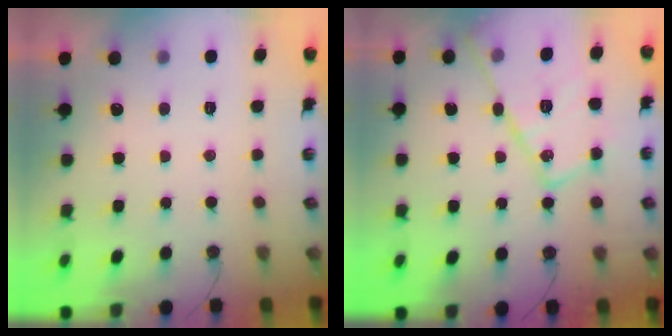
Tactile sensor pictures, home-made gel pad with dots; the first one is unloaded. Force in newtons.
{"total": 19.1, "press": 19.0, "slide": 1.4}